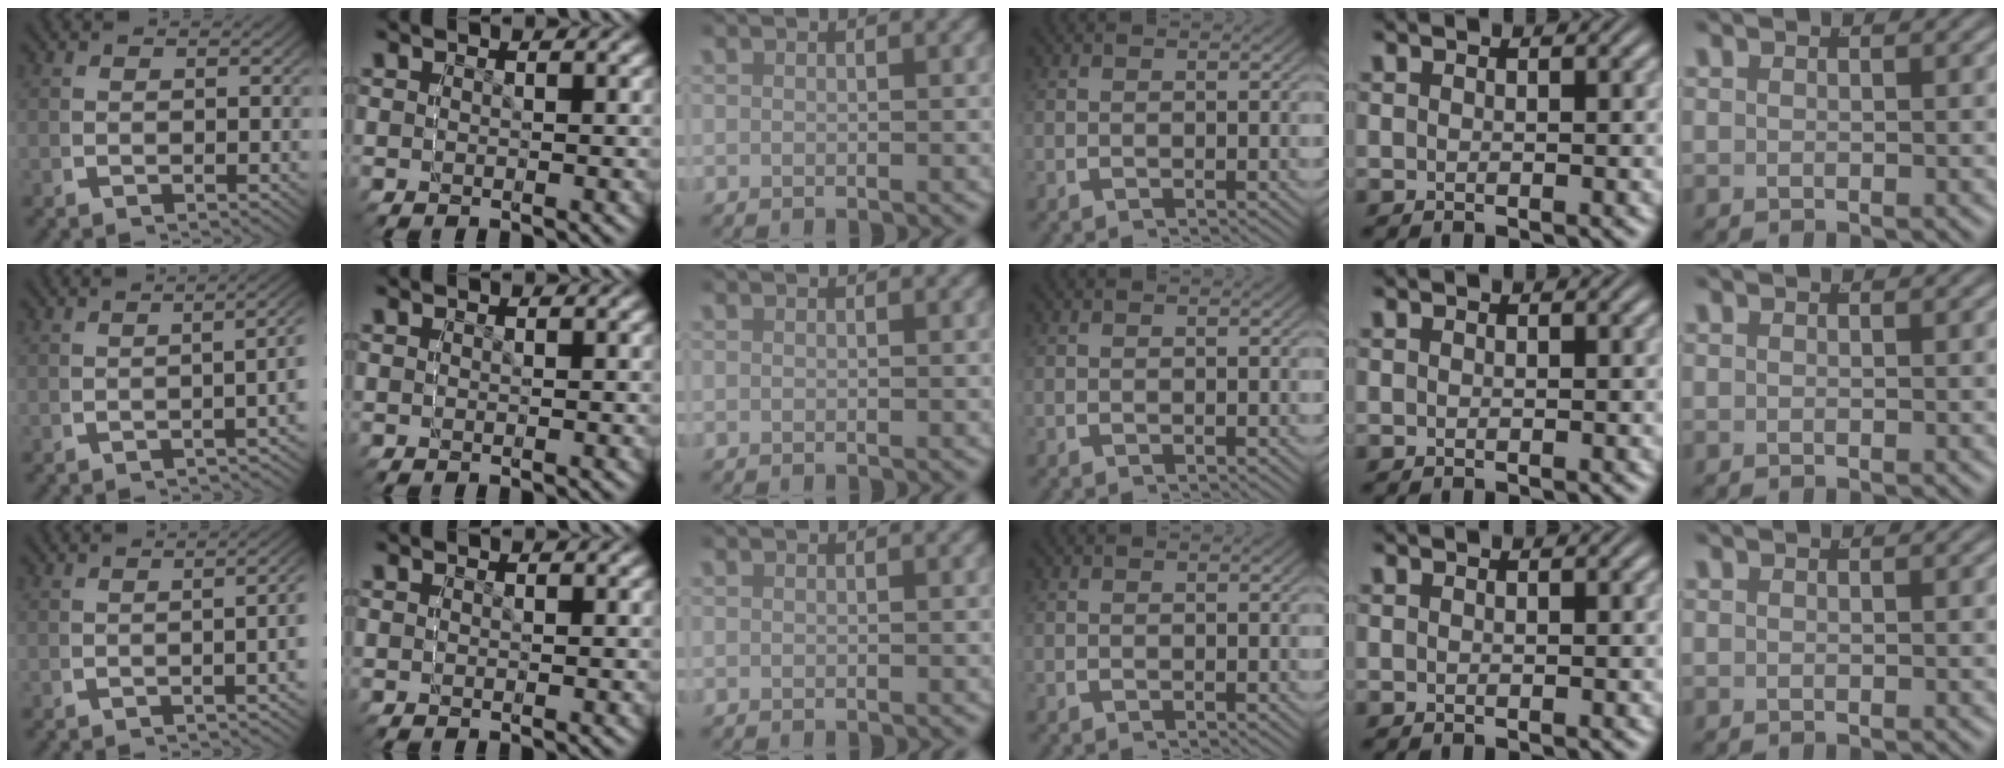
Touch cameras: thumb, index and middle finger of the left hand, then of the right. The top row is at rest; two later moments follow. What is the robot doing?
{"motion": "grasp_and_lifting", "object": "bottle"}